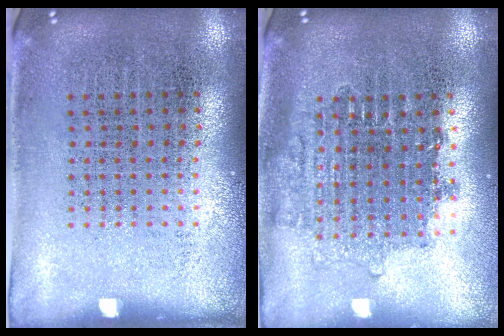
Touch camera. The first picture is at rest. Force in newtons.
{"total": 1.6, "press": 1.3, "slide": 0.9}